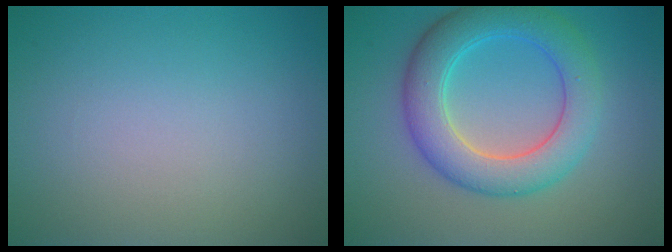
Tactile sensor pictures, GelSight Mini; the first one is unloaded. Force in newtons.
{"total": 6.5, "press": 6.5, "slide": 0.1}